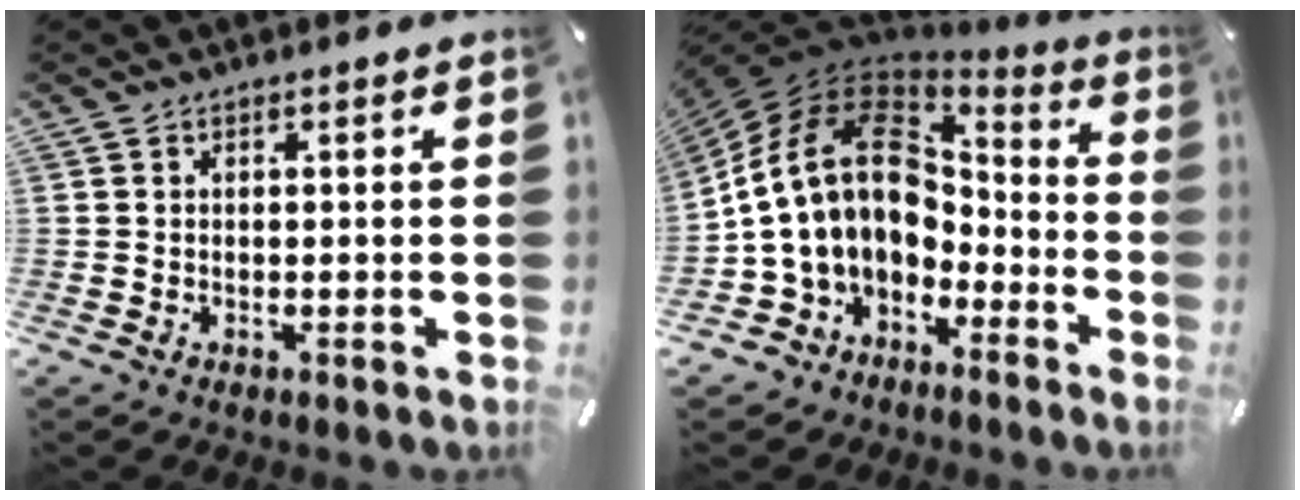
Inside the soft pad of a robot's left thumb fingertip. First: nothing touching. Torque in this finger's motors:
{"motor_torque": [0.54, 2.81, 2.77, 0.00, 1.06]}